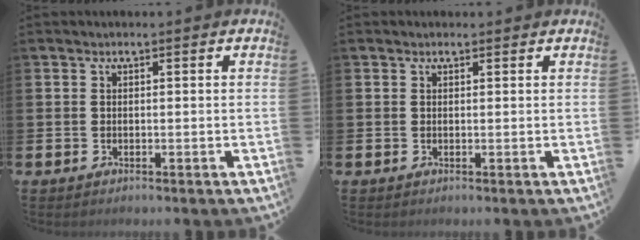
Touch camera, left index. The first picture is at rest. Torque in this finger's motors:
{"motor_torque": [0.84, -1.30, 0.04, 0.06]}